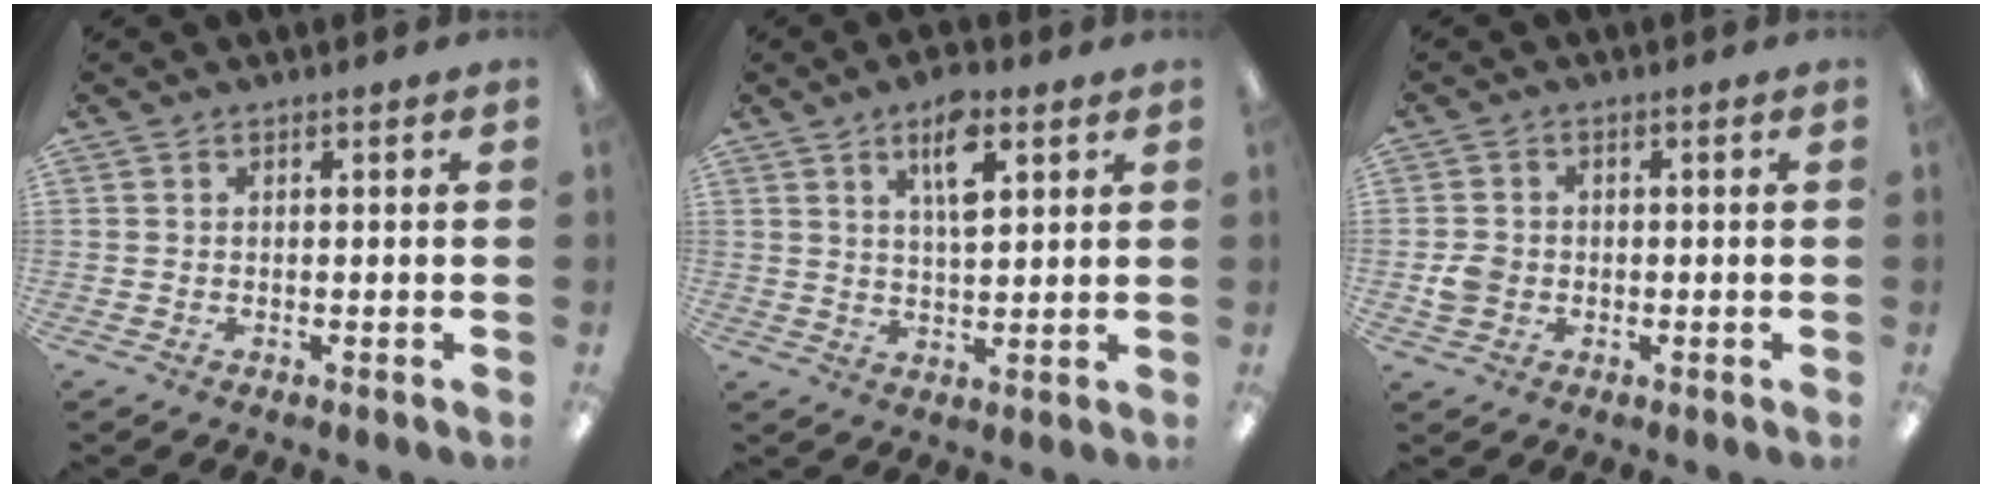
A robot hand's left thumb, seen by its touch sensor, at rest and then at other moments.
{"total": 8.6, "force": [4.5, 3.5, 6.4], "torque": [-0.096, -0.009, 0.070]}
{"total": 3.7, "force": [-0.6, 3.3, 1.5], "torque": [-0.018, 0.004, -0.012]}